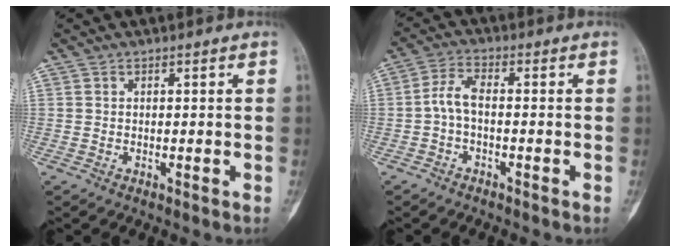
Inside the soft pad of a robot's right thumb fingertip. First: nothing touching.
{"total": 4.3, "force": [-1.0, 1.8, 3.8], "torque": [-0.081, 0.018, -0.027]}